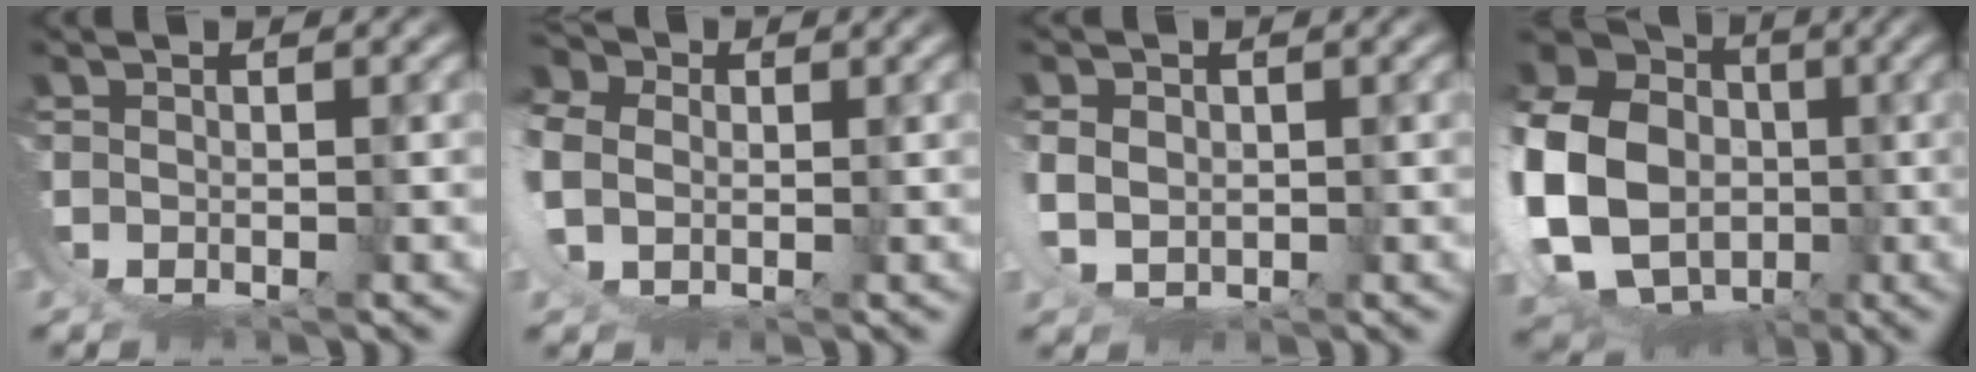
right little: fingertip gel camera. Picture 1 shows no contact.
{"total": 4.5, "force": [1.9, 2.9, 2.9], "torque": [-0.074, -0.004, 0.033]}
{"total": 2.3, "force": [0.7, 1.4, 1.7], "torque": [-0.042, -0.014, 0.027]}
{"total": 19.0, "force": [-0.5, 16.2, 9.9], "torque": [-0.245, -0.046, -0.014]}